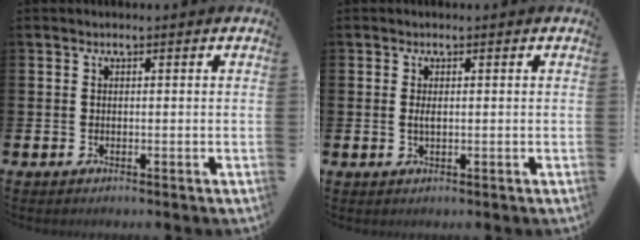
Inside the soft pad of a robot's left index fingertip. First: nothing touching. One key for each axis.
{"total": 1.2, "fx": 0.2, "fy": 0.4, "fz": 1.1, "tx": -0.019, "ty": 0.001, "tz": 0.001}